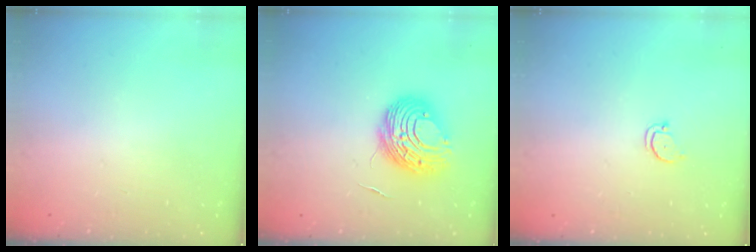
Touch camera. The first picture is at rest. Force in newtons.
{"total": 9.7, "press": 9.6, "slide": 1.3}
{"total": 2.2, "press": 2.2, "slide": 0.2}